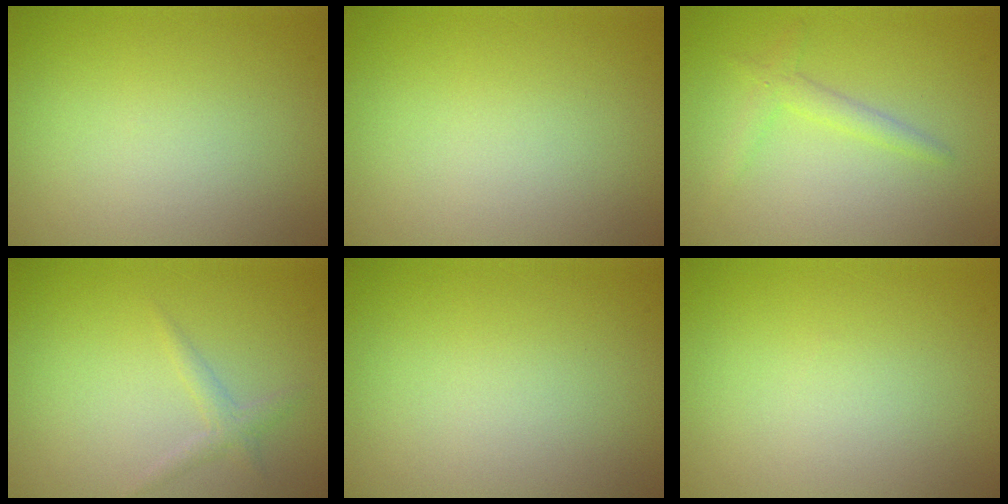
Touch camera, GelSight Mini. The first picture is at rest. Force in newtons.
{"total": 0.0}
{"total": 1.6, "press": 1.6, "slide": 0.1}
{"total": 1.3, "press": 1.3, "slide": 0.0}
{"total": 0.0}
{"total": 0.0}